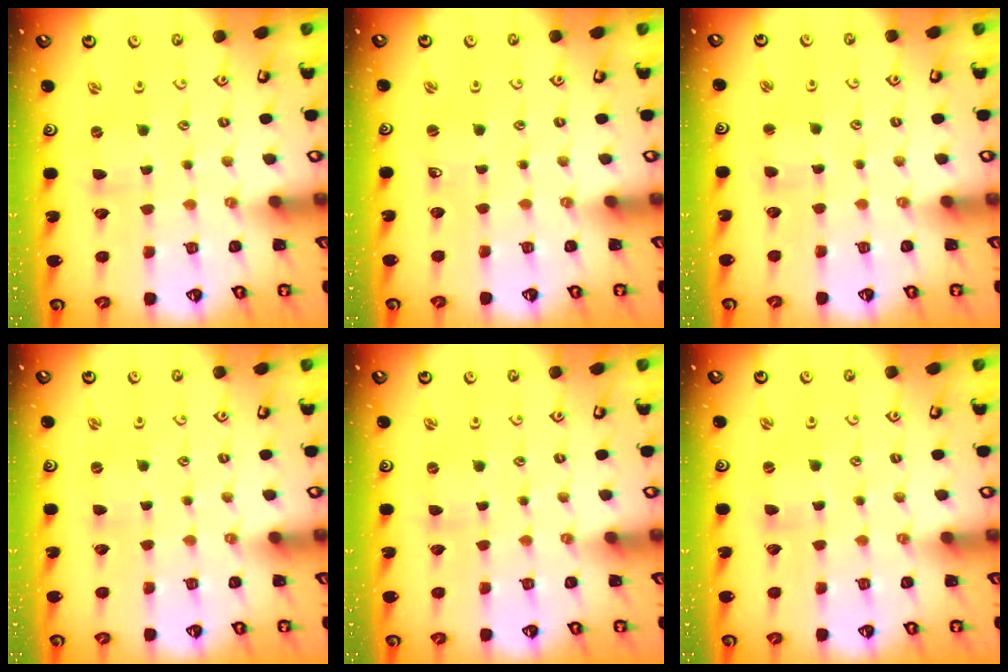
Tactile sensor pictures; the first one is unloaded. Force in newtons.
{"total": 1.2, "press": 1.2, "slide": 0.0}
{"total": 2.7, "press": 2.6, "slide": 0.4}
{"total": 0.5, "press": 0.4, "slide": 0.3}
{"total": 0.0}
{"total": 0.0}